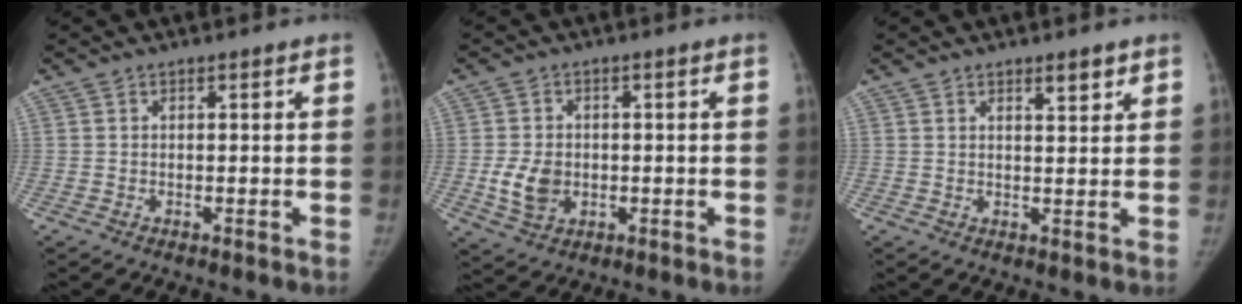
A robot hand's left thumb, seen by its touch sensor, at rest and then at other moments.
{"total": 6.4, "force": [-1.0, 4.9, 4.0], "torque": [-0.061, 0.002, -0.011]}
{"total": 2.7, "force": [1.9, 0.8, 1.7], "torque": [-0.015, -0.012, 0.027]}